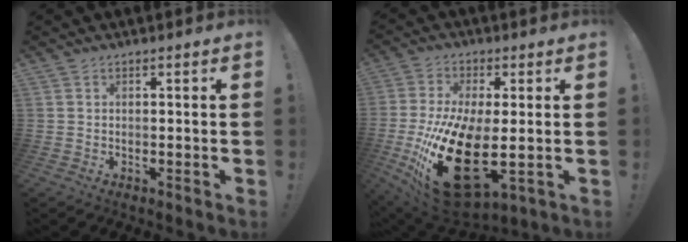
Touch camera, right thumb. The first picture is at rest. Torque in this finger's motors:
{"motor_torque": [0.83, 0.80, 2.33, -0.44, 0.34]}